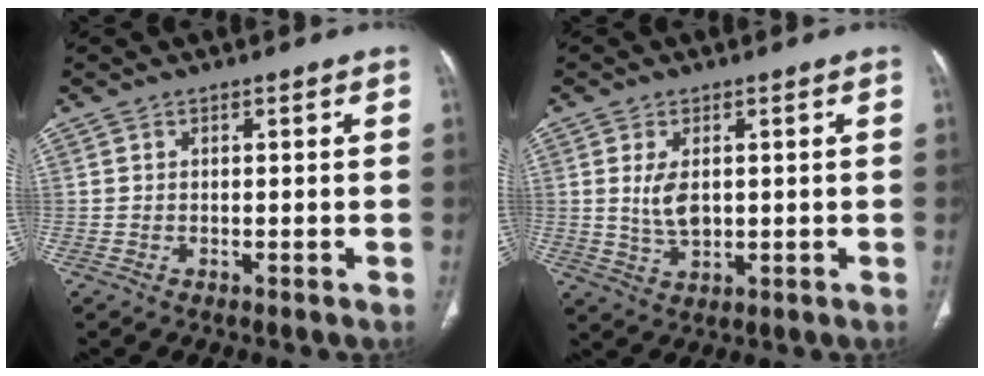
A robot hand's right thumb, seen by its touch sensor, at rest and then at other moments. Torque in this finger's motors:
{"motor_torque": [-0.36, 0.26, -0.21, 0.18, -0.04]}